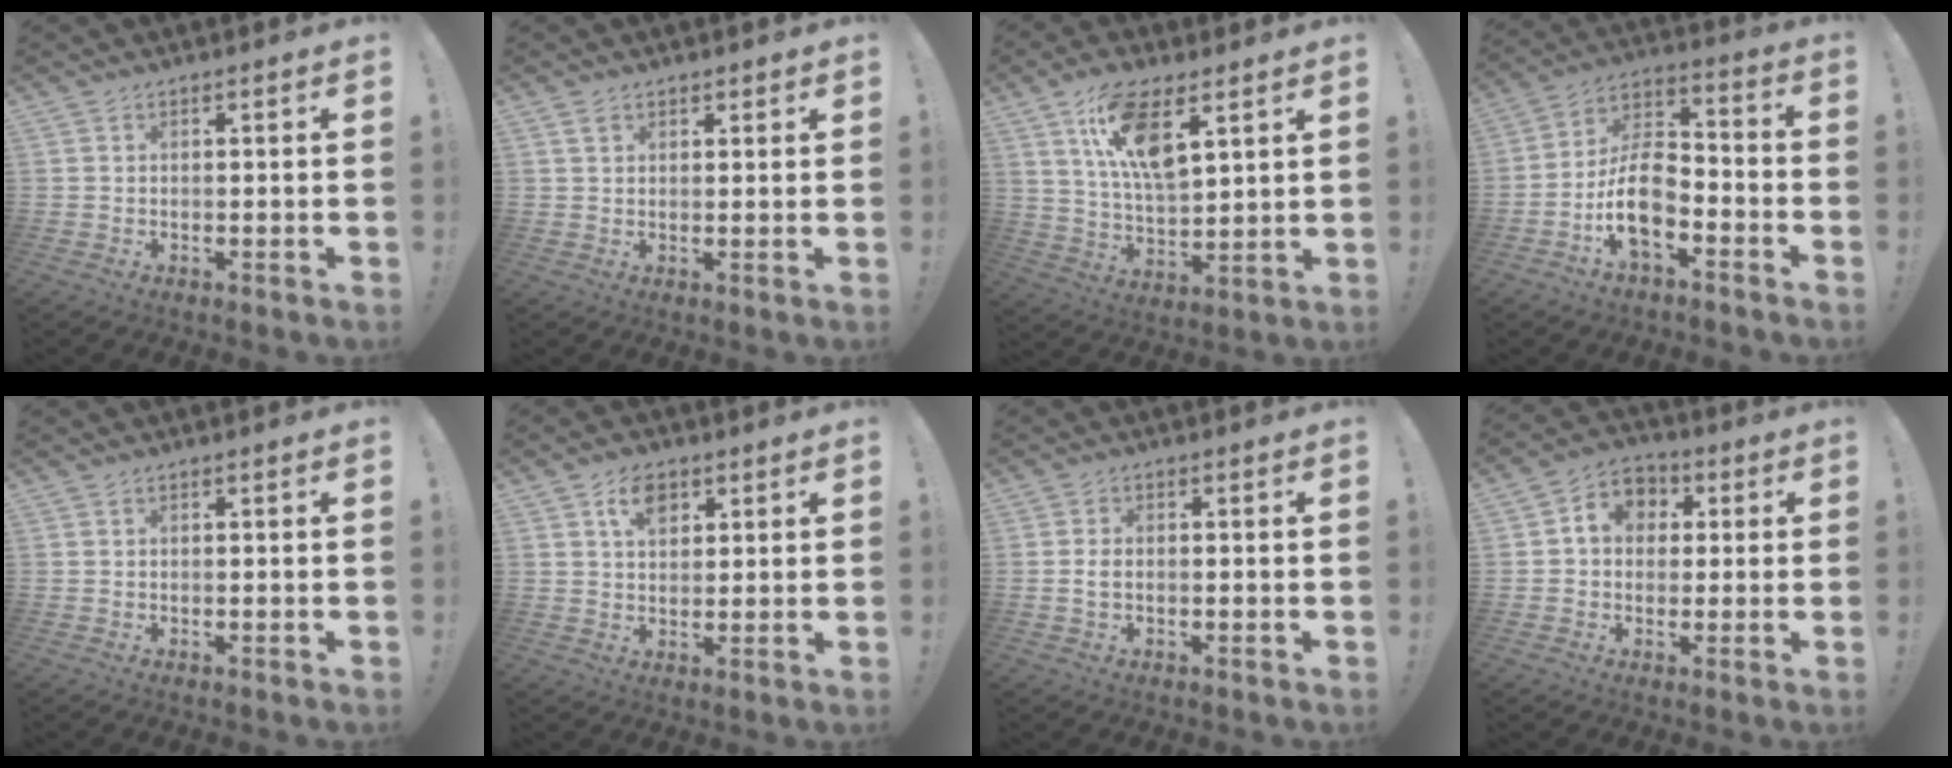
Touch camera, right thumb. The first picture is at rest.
{"total": 2.6, "force": [1.6, 1.7, 1.2], "torque": [-0.003, -0.007, 0.026]}
{"total": 14.0, "force": [7.6, 5.6, 10.3], "torque": [-0.181, -0.023, 0.133]}
{"total": 12.7, "force": [-5.7, 7.3, 8.7], "torque": [-0.166, 0.027, -0.100]}
{"total": 0.0}
{"total": 6.7, "force": [3.2, 4.4, 3.9], "torque": [-0.062, 0.001, 0.057]}
{"total": 2.1, "force": [-0.1, 1.4, 1.5], "torque": [-0.018, 0.004, -0.003]}
{"total": 8.2, "force": [1.7, 7.0, 4.0], "torque": [-0.060, 0.007, 0.036]}